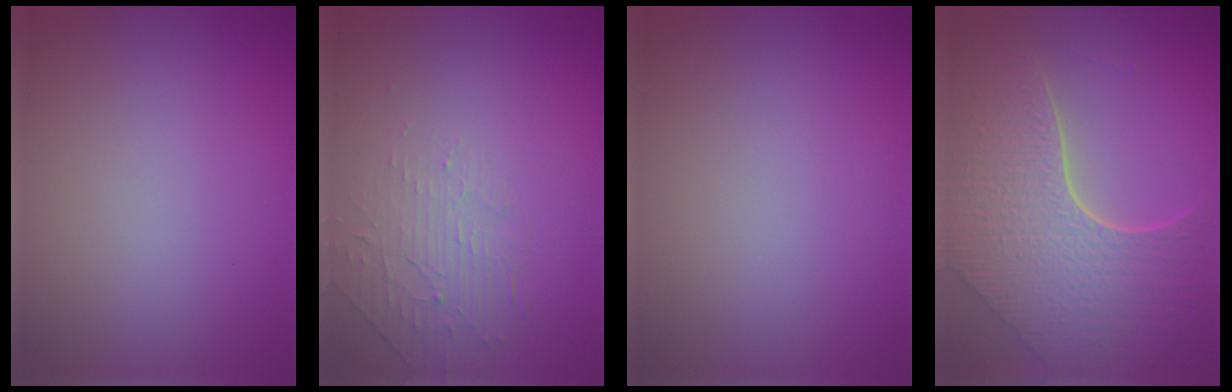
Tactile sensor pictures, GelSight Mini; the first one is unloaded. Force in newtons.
{"total": 2.0, "press": 0.9, "slide": 1.8}
{"total": 0.0}
{"total": 8.6, "press": 6.4, "slide": 5.8}